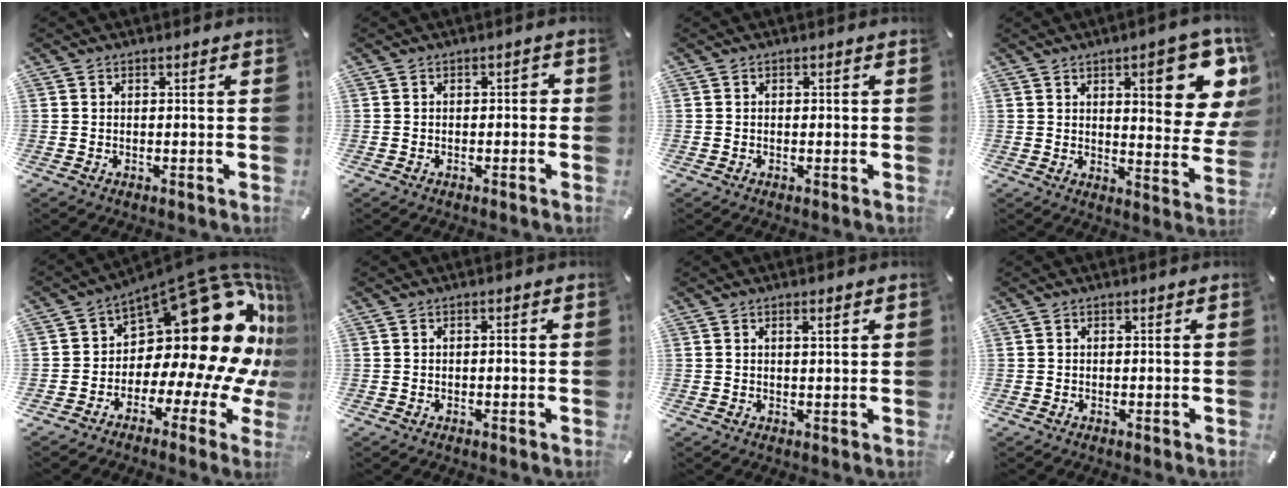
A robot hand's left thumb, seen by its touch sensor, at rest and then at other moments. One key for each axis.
{"total": 1.5, "fx": -0.9, "fy": 0.8, "fz": 0.9, "tx": -0.018, "ty": 0.007, "tz": -0.020}
{"total": 0.6, "fx": -0.2, "fy": 0.3, "fz": 0.4, "tx": -0.009, "ty": -0.001, "tz": -0.004}
{"total": 17.7, "fx": 7.8, "fy": 5.9, "fz": 14.8, "tx": -0.188, "ty": -0.043, "tz": 0.115}
{"total": 28.0, "fx": 8.4, "fy": 14.8, "fz": 22.2, "tx": -0.300, "ty": -0.105, "tz": 0.168}
{"total": 0.6, "fx": -0.1, "fy": 0.3, "fz": 0.5, "tx": -0.010, "ty": -0.001, "tz": -0.003}
{"total": 1.9, "fx": 0.9, "fy": 0.4, "fz": 1.6, "tx": -0.025, "ty": -0.001, "tz": 0.012}
{"total": 0.0}